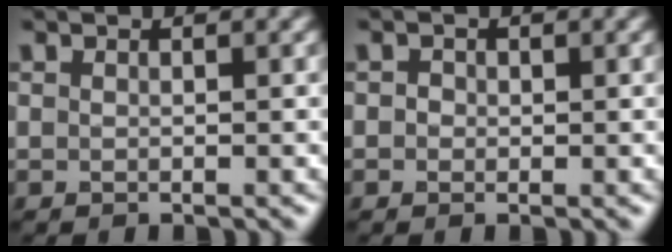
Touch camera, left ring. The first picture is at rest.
{"total": 0.9, "force": [0.1, 0.8, 0.3], "torque": [-0.003, -0.003, -0.001]}